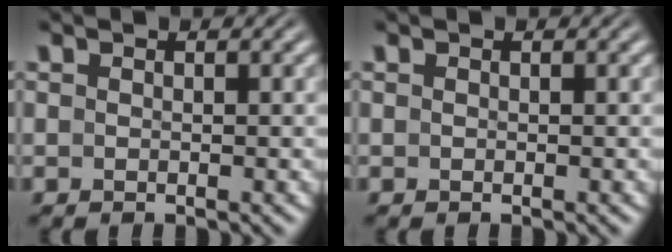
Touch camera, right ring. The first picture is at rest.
{"total": 0.0}